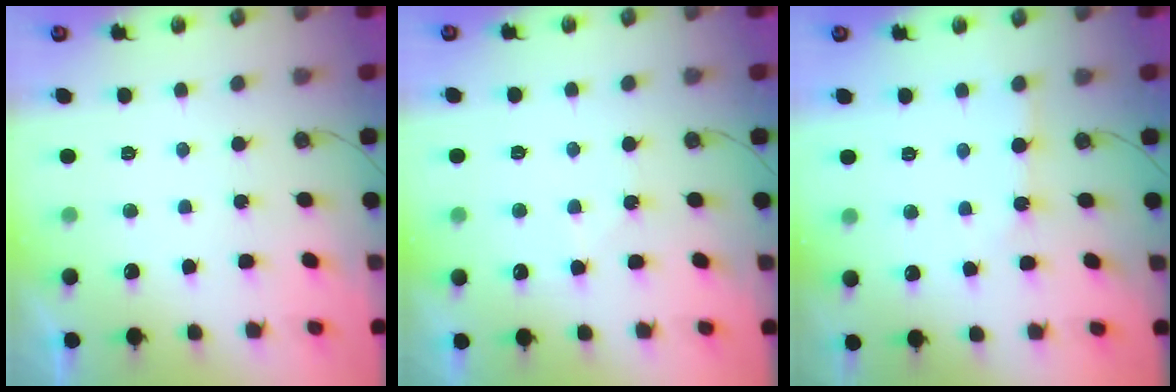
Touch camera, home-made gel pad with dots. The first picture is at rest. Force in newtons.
{"total": 5.7, "press": 5.7, "slide": 0.6}
{"total": 3.3, "press": 3.3, "slide": 0.3}